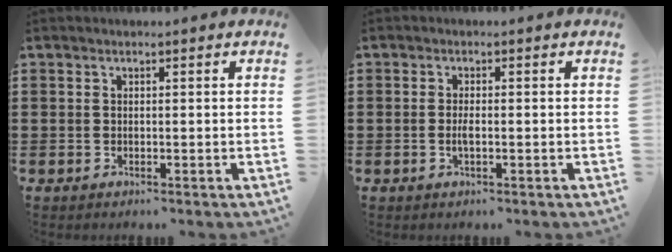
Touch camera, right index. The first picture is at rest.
{"total": 1.5, "force": [-0.3, 0.4, 1.4], "torque": [-0.034, -0.002, -0.009]}